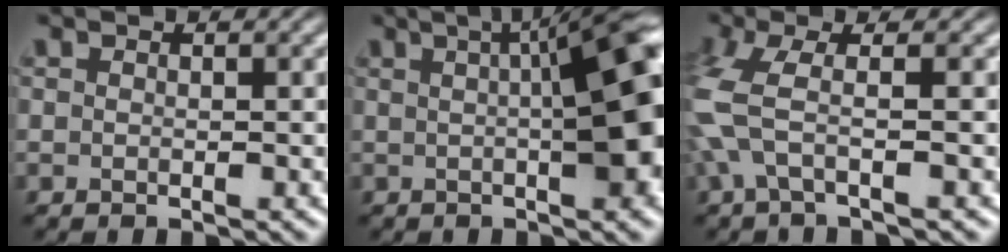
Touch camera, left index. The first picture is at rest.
{"total": 10.0, "force": [1.6, 2.4, 9.5], "torque": [-0.090, 0.025, 0.014]}
{"total": 4.3, "force": [-0.5, 1.1, 4.1], "torque": [-0.108, 0.000, -0.017]}